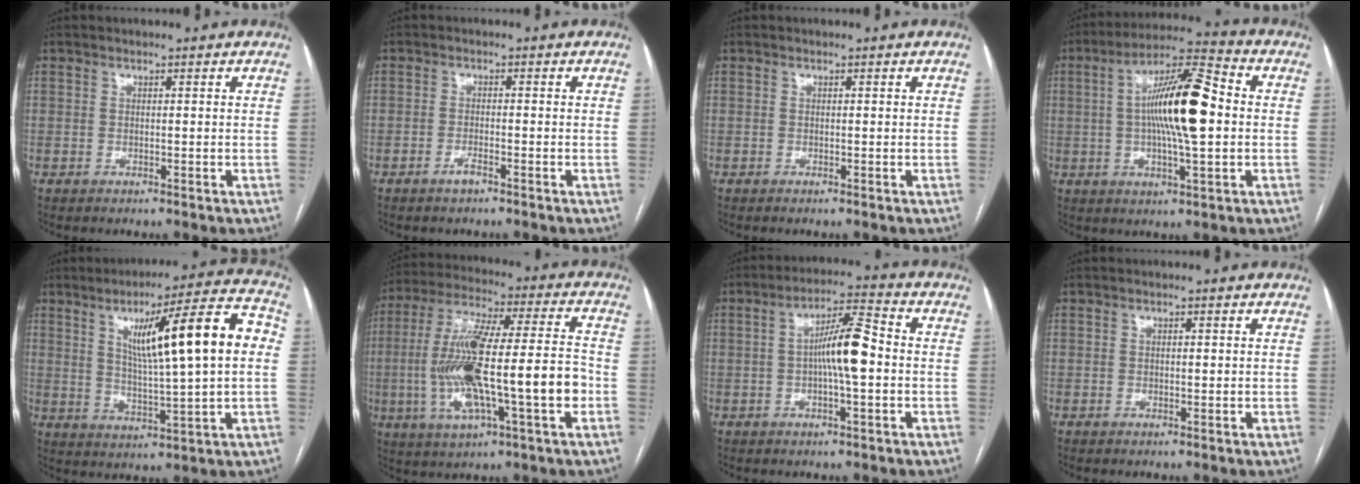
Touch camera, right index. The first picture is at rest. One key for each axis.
{"total": 1.6, "fx": -1.2, "fy": 0.0, "fz": 1.1, "tx": -0.022, "ty": -0.001, "tz": -0.024}
{"total": 0.0}
{"total": 14.4, "fx": 0.6, "fy": 2.2, "fz": 14.2, "tx": -0.251, "ty": 0.020, "tz": 0.003}
{"total": 16.5, "fx": 3.3, "fy": 1.0, "fz": 16.1, "tx": -0.240, "ty": 0.021, "tz": 0.049}
{"total": 19.7, "fx": -3.5, "fy": 2.6, "fz": 19.2, "tx": -0.372, "ty": 0.010, "tz": -0.056}
{"total": 8.4, "fx": -0.4, "fy": 1.0, "fz": 8.3, "tx": -0.148, "ty": 0.018, "tz": -0.013}
{"total": 0.7, "fx": 0.1, "fy": 0.1, "fz": 0.6, "tx": -0.011, "ty": 0.000, "tz": 0.001}